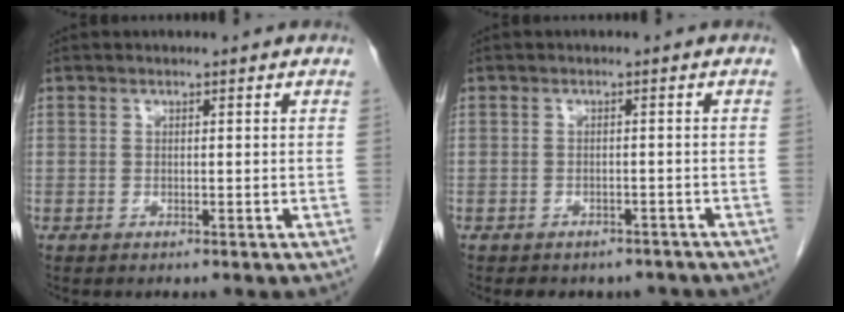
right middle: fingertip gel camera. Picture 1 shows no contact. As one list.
[{"total": 6.2, "force": [-5.3, 3.0, 1.2], "torque": [-0.010, 0.011, -0.057]}]